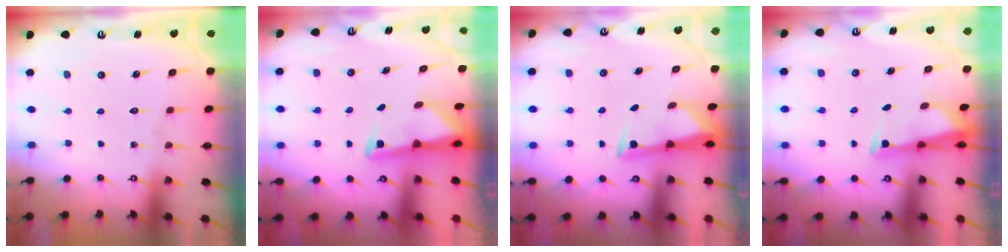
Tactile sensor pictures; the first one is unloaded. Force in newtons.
{"total": 2.8, "press": 2.7, "slide": 0.7}
{"total": 3.1, "press": 3.1, "slide": 0.4}
{"total": 2.7, "press": 2.6, "slide": 0.7}